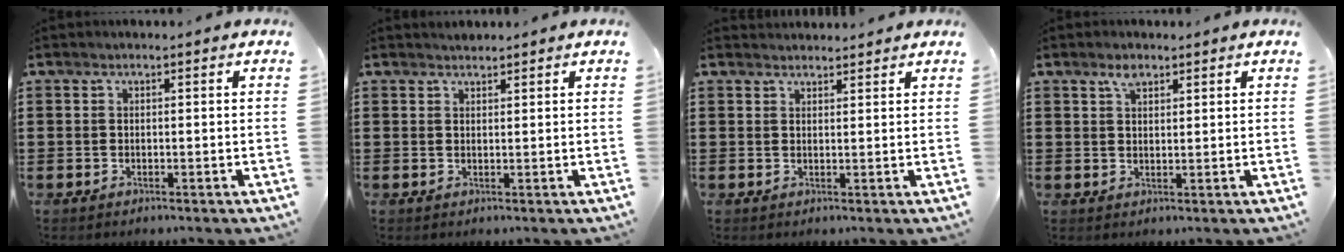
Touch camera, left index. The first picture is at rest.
{"total": 1.1, "force": [1.1, 0.2, 0.1], "torque": [-0.003, 0.000, 0.020]}
{"total": 1.7, "force": [1.7, 0.3, -0.1], "torque": [-0.002, 0.001, 0.034]}
{"total": 2.5, "force": [1.8, 1.1, 1.2], "torque": [-0.021, -0.001, 0.033]}